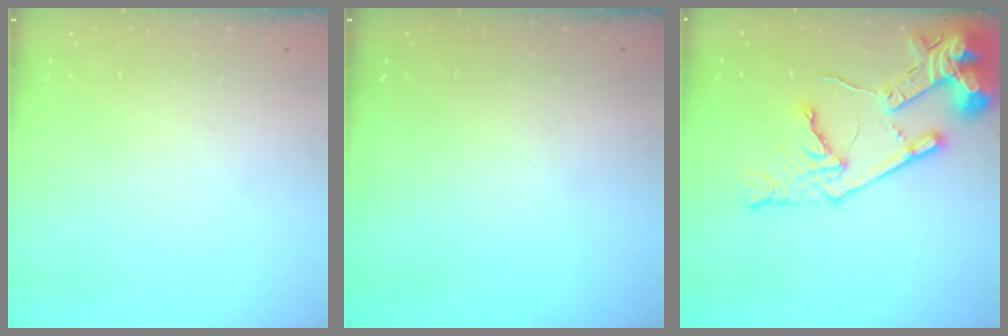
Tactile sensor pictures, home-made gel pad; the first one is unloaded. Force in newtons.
{"total": 0.0}
{"total": 18.7, "press": 18.6, "slide": 2.1}